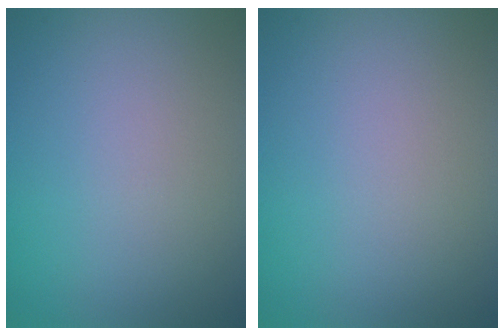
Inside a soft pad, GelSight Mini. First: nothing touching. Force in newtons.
{"total": 0.0}